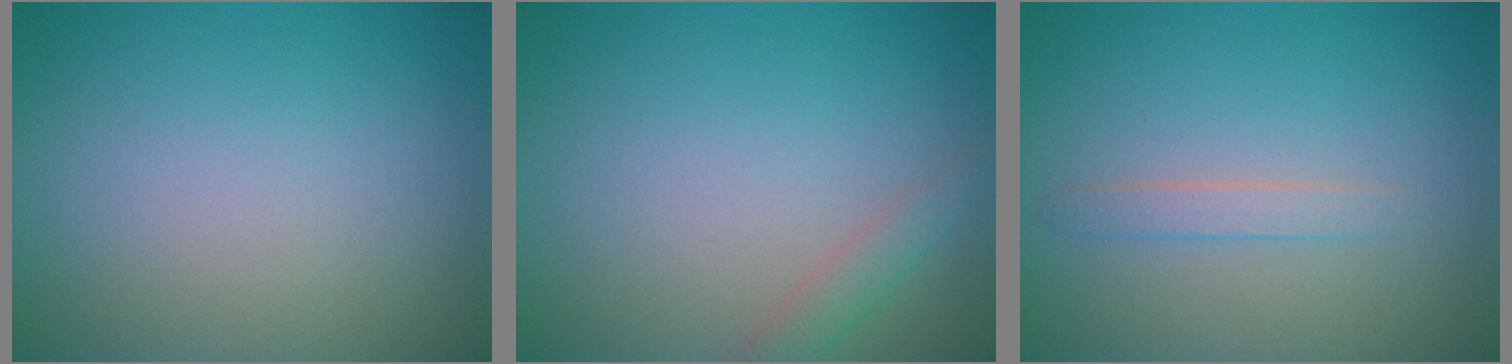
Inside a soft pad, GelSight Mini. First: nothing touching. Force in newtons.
{"total": 1.5, "press": 1.5, "slide": 0.1}
{"total": 1.2, "press": 1.2, "slide": 0.1}